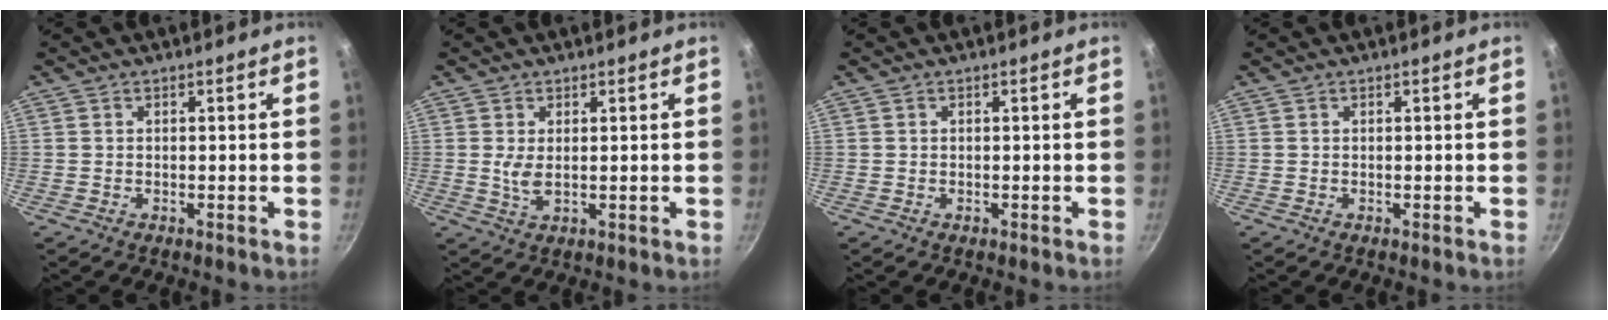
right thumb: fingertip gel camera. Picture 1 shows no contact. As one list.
[{"total": 2.9, "force": [0.5, 1.2, 2.6], "torque": [-0.052, -0.009, 0.015]}, {"total": 0.0}, {"total": 0.0}]